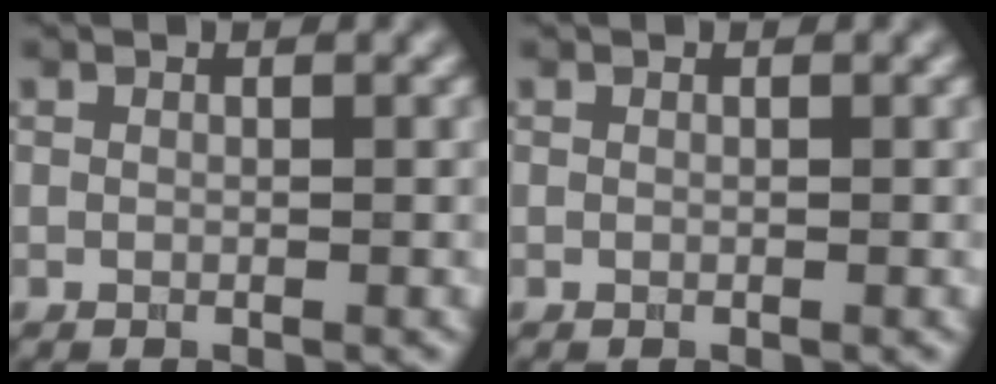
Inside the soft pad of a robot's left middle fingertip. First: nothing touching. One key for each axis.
{"total": 0.0}